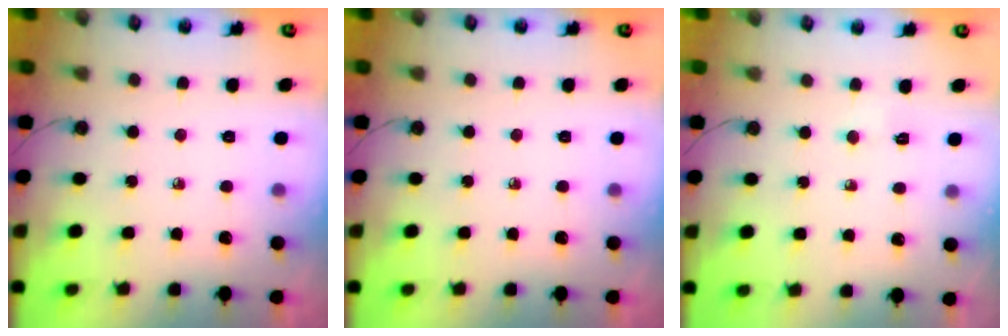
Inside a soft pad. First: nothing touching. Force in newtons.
{"total": 0.0}
{"total": 2.8, "press": 2.8, "slide": 0.4}